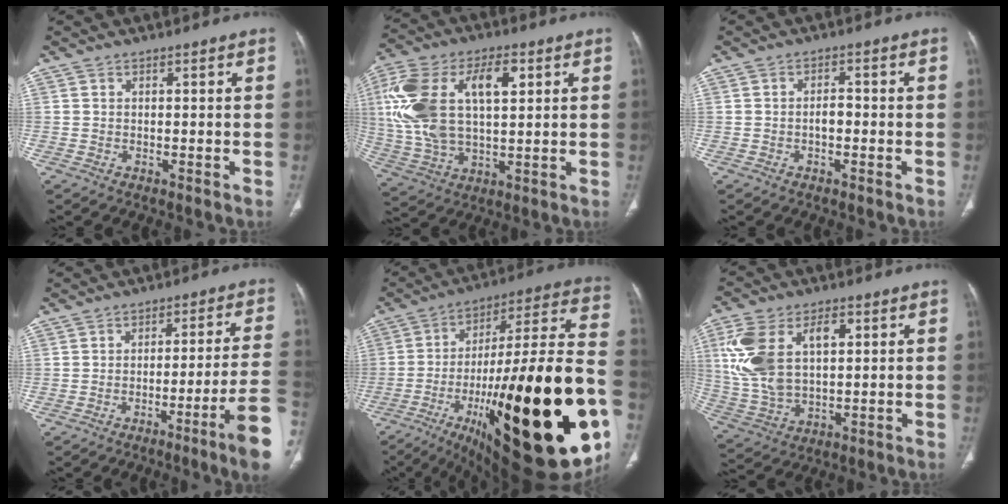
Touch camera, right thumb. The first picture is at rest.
{"total": 21.2, "force": [5.1, 11.3, 17.2], "torque": [-0.346, 0.007, 0.089]}
{"total": 2.1, "force": [-0.6, 1.1, 1.6], "torque": [-0.020, 0.010, -0.012]}
{"total": 12.4, "force": [-5.4, -1.0, 11.1], "torque": [-0.157, 0.018, -0.082]}
{"total": 44.3, "force": [-14.0, 12.6, 40.1], "torque": [-0.546, 0.059, -0.209]}
{"total": 15.8, "force": [3.9, 9.4, 12.1], "torque": [-0.243, 0.005, 0.080]}